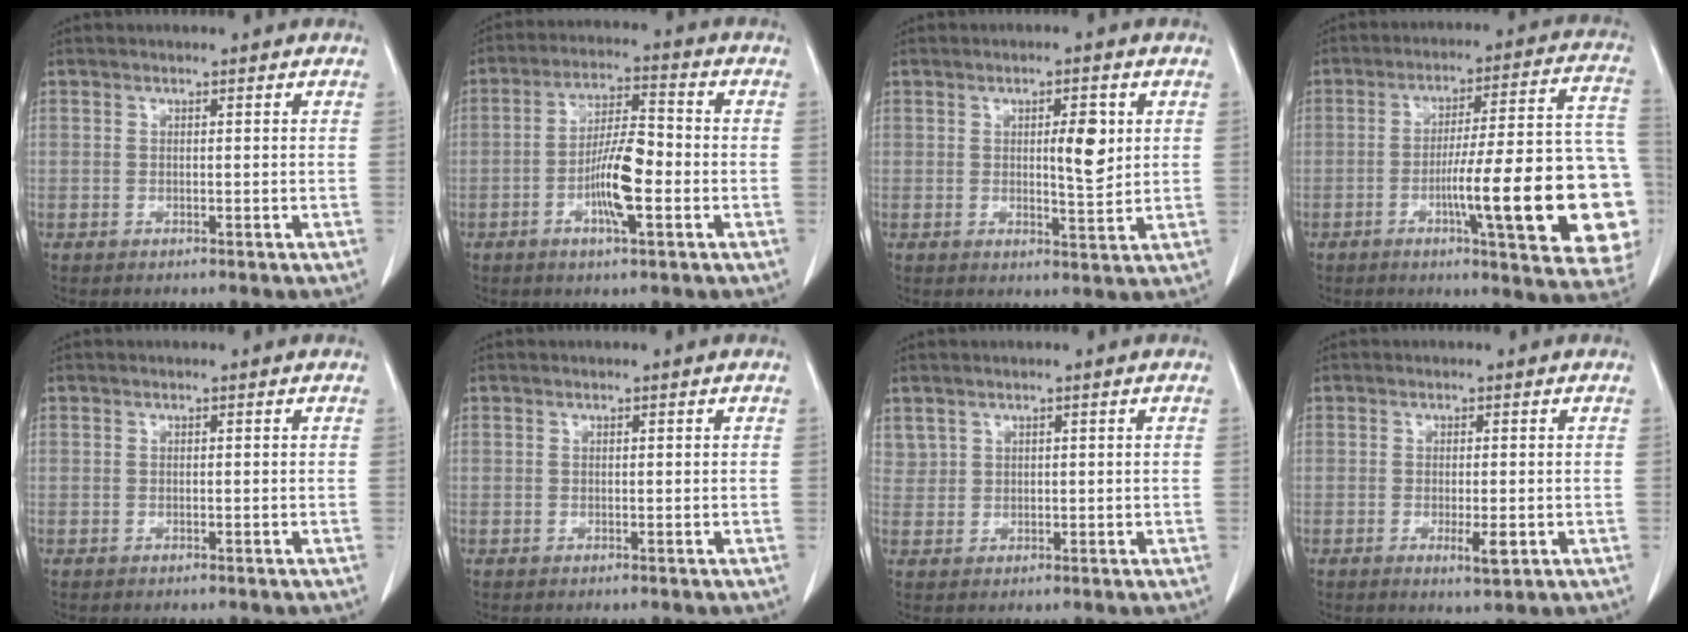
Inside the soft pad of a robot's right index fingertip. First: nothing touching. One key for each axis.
{"total": 8.8, "fx": -2.5, "fy": 1.6, "fz": 8.3, "tx": -0.154, "ty": 0.005, "tz": -0.048}
{"total": 5.1, "fx": 1.2, "fy": 1.2, "fz": 4.8, "tx": -0.070, "ty": -0.006, "tz": 0.017}
{"total": 22.8, "fx": -5.7, "fy": 2.2, "fz": 22.0, "tx": -0.198, "ty": 0.018, "tz": -0.071}
{"total": 0.0}
{"total": 0.0}
{"total": 1.8, "fx": 1.3, "fy": 1.3, "fz": 0.1, "tx": 0.005, "ty": 0.005, "tz": 0.027}
{"total": 2.9, "fx": -0.8, "fy": 0.6, "fz": 2.7, "tx": -0.039, "ty": -0.005, "tz": -0.011}